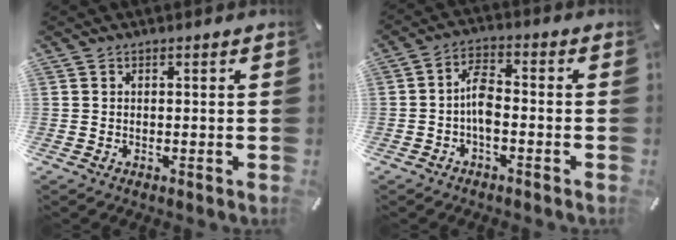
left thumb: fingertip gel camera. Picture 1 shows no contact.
{"total": 6.1, "force": [-1.6, 3.0, 5.1], "torque": [-0.099, 0.010, -0.029]}